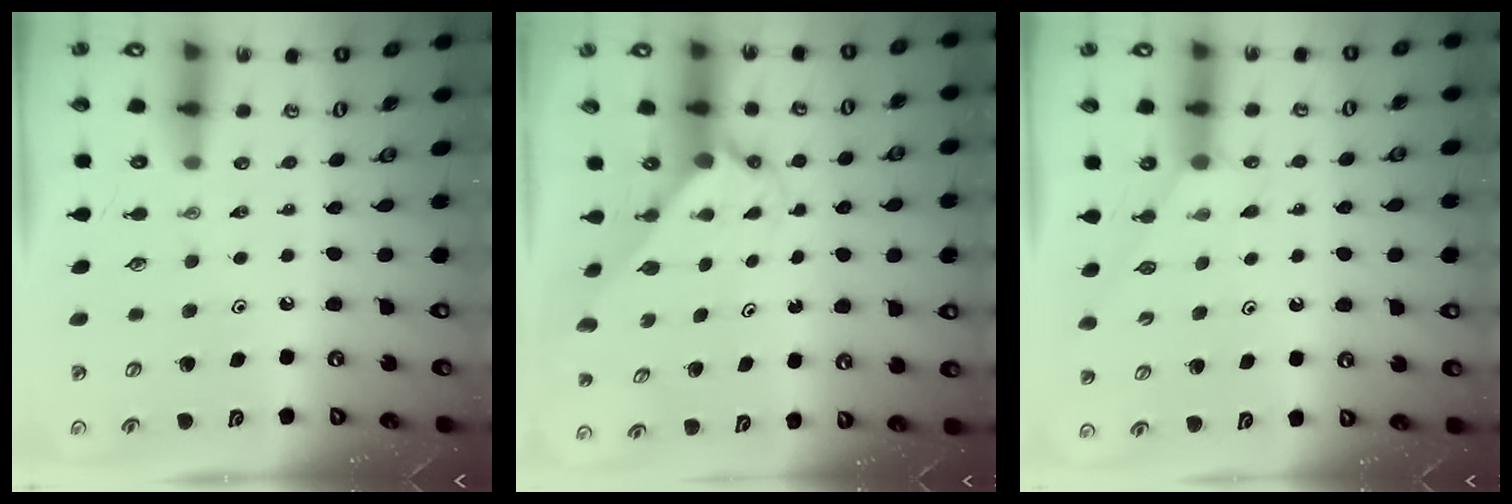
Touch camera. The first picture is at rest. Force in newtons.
{"total": 1.7, "press": 1.7, "slide": 0.2}
{"total": 3.3, "press": 3.2, "slide": 0.5}